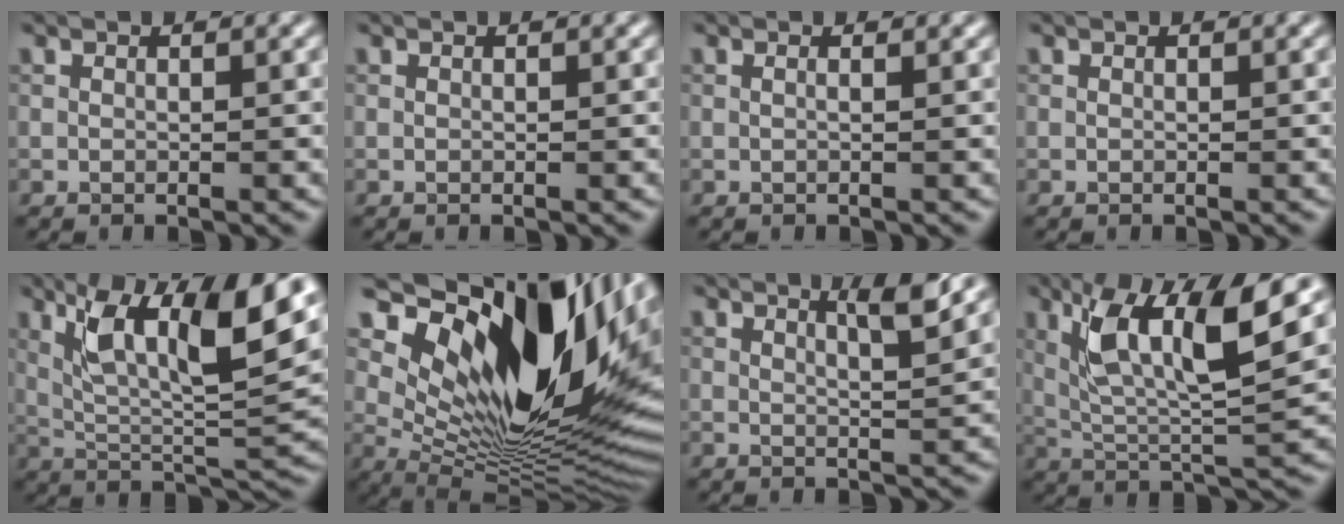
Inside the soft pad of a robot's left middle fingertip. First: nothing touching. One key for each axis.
{"total": 0.0}
{"total": 1.0, "fx": 0.5, "fy": 0.4, "fz": 0.8, "tx": -0.007, "ty": -0.005, "tz": -0.007}
{"total": 0.0}
{"total": 11.5, "fx": 5.1, "fy": 3.2, "fz": 9.8, "tx": -0.169, "ty": -0.002, "tz": 0.091}
{"total": 18.8, "fx": 6.4, "fy": 9.2, "fz": 15.1, "tx": -0.241, "ty": 0.003, "tz": 0.119}
{"total": 3.0, "fx": 1.8, "fy": 0.4, "fz": 2.4, "tx": -0.027, "ty": 0.001, "tz": 0.027}
{"total": 9.5, "fx": 3.9, "fy": 2.4, "fz": 8.4, "tx": -0.156, "ty": -0.005, "tz": 0.073}